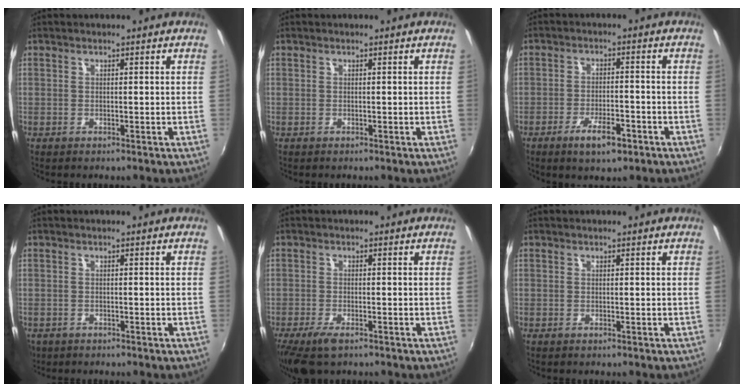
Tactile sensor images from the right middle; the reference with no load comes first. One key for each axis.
{"total": 0.0}
{"total": 6.5, "fx": -3.8, "fy": 2.0, "fz": 4.8, "tx": -0.103, "ty": -0.007, "tz": -0.059}
{"total": 2.9, "fx": -1.6, "fy": 2.1, "fz": 1.2, "tx": -0.030, "ty": -0.009, "tz": -0.023}
{"total": 6.0, "fx": -4.1, "fy": 1.9, "fz": 3.9, "tx": -0.097, "ty": -0.024, "tz": -0.075}
{"total": 0.0}